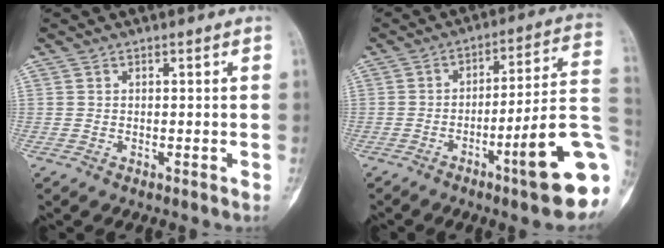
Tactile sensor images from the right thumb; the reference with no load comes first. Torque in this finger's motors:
{"motor_torque": [1.23, 0.48, 1.28, -1.23, 0.42]}